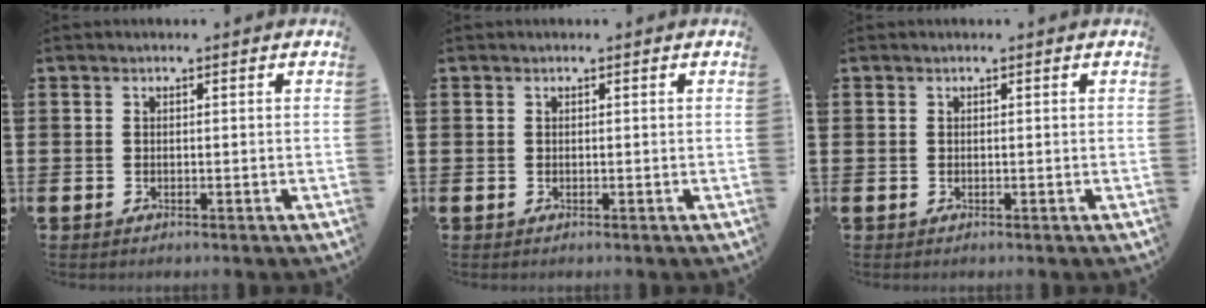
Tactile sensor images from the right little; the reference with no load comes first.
{"total": 0.0}
{"total": 0.0}